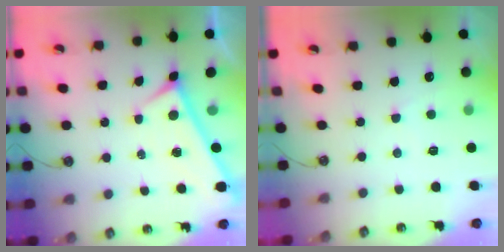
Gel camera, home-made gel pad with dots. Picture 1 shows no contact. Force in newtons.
{"total": 2.2, "press": 2.1, "slide": 0.4}